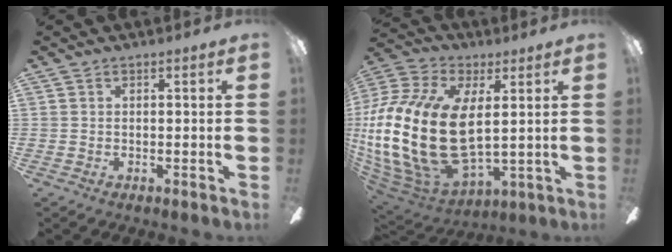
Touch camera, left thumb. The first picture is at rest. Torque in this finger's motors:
{"motor_torque": [-0.48, 2.80, 2.64, -0.13, 0.78]}